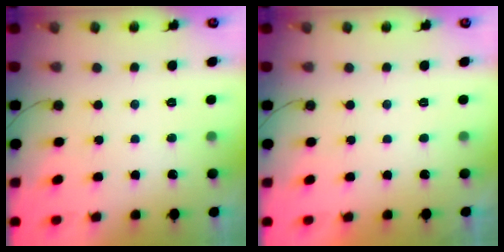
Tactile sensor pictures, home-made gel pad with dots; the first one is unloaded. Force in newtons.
{"total": 2.3, "press": 2.3, "slide": 0.3}